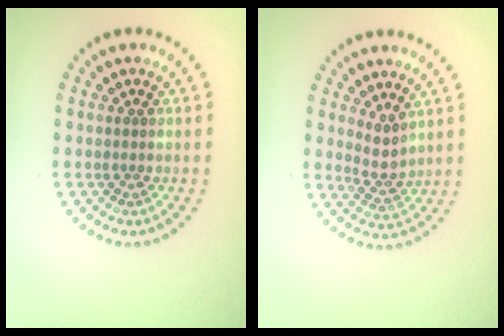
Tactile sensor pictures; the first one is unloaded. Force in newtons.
{"total": 2.0, "press": 1.5, "slide": 1.3}